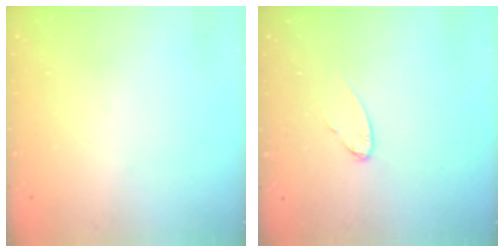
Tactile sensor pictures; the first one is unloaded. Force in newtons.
{"total": 4.8, "press": 4.8, "slide": 0.4}